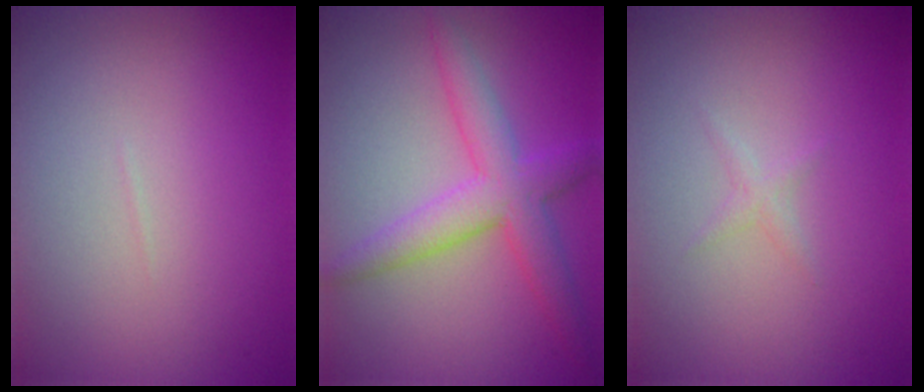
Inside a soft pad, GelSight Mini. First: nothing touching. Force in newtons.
{"total": 3.5, "press": 3.5, "slide": 0.3}
{"total": 0.7, "press": 0.7, "slide": 0.0}